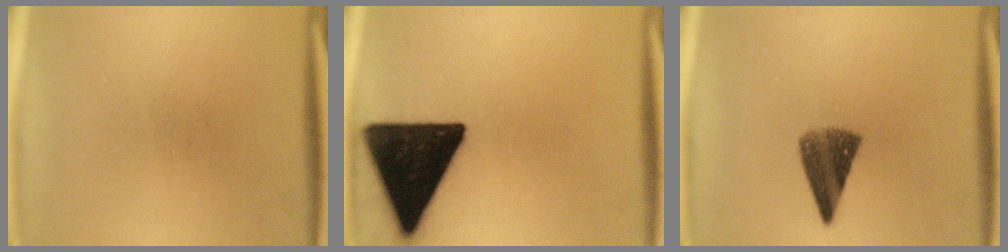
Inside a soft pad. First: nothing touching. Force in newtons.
{"total": 19.4}
{"total": 7.2}